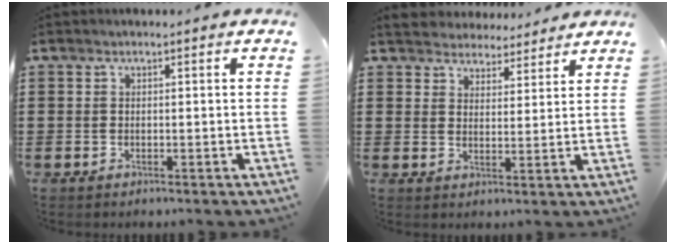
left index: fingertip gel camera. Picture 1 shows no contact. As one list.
[{"total": 4.0, "force": [3.7, 1.3, -0.3], "torque": [-0.012, -0.011, 0.068]}]